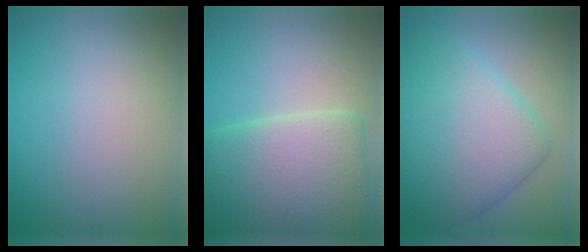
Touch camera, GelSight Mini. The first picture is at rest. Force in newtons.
{"total": 11.0, "press": 11.0, "slide": 0.3}
{"total": 9.5, "press": 9.5, "slide": 0.1}